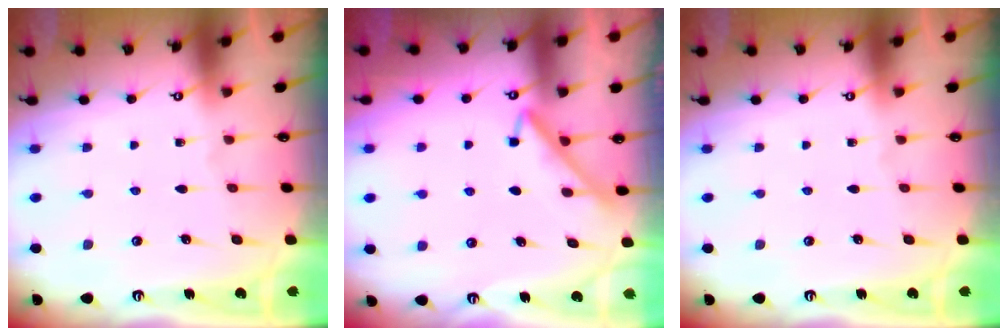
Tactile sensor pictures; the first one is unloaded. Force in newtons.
{"total": 4.0, "press": 3.9, "slide": 0.5}
{"total": 0.0}